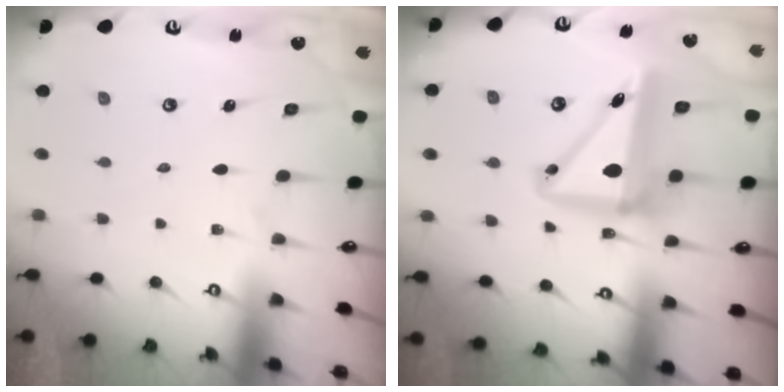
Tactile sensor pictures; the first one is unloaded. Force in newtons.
{"total": 10.6, "press": 10.1, "slide": 3.2}